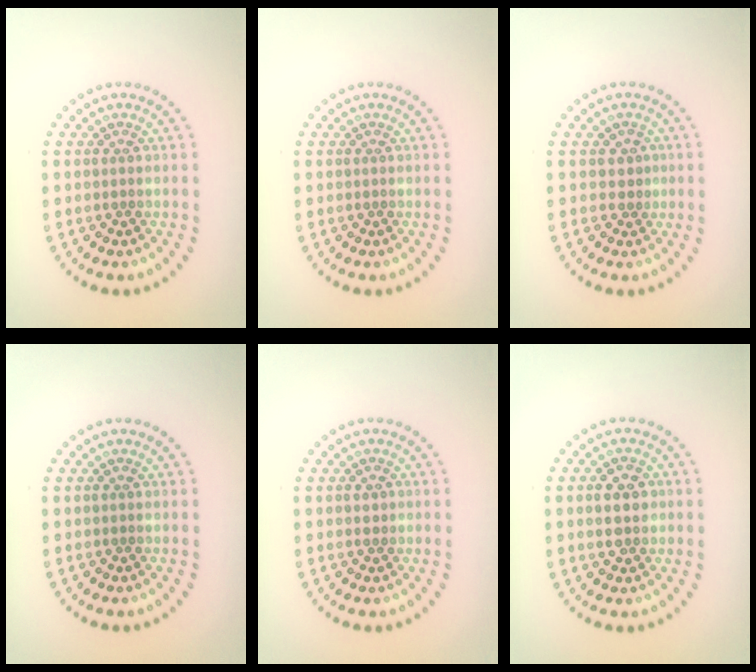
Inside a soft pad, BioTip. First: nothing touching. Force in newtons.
{"total": 0.0}
{"total": 1.2, "press": 1.0, "slide": 0.7}
{"total": 0.0}
{"total": 0.9, "press": 0.9, "slide": 0.0}
{"total": 3.0, "press": 3.0, "slide": 0.0}